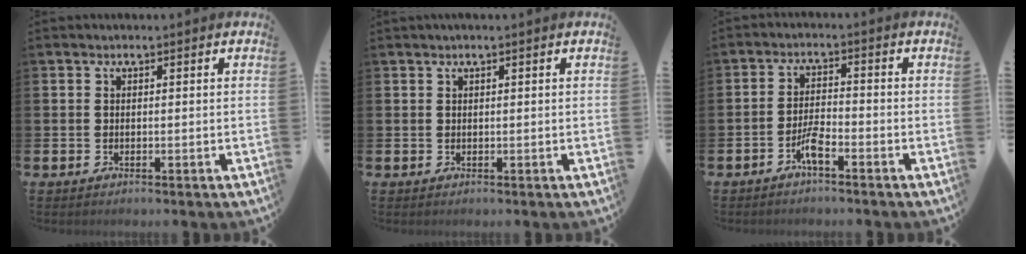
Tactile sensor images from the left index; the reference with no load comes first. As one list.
[{"total": 0.6, "force": [0.4, 0.0, 0.4], "torque": [-0.016, 0.005, 0.010]}, {"total": 3.5, "force": [-2.2, 0.6, 2.6], "torque": [-0.059, 0.008, -0.042]}]